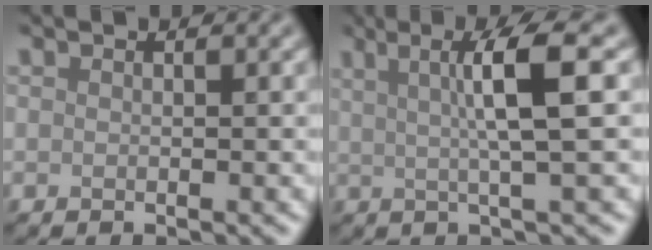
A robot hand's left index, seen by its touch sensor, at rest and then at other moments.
{"total": 5.8, "force": [1.5, 0.8, 5.5], "torque": [-0.087, 0.008, 0.025]}